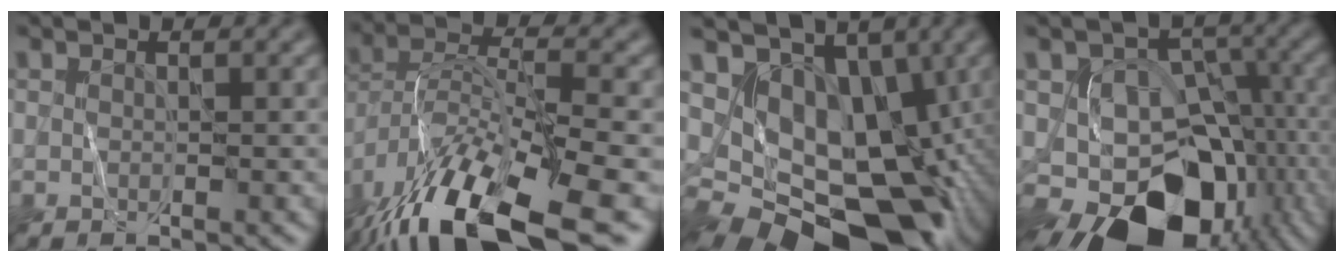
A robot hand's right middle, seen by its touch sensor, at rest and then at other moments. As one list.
[{"total": 13.8, "force": [-8.9, 4.1, 9.7], "torque": [-0.190, -0.003, -0.161]}, {"total": 13.5, "force": [-0.5, 9.9, 9.2], "torque": [-0.121, -0.018, 0.006]}, {"total": 13.6, "force": [-6.7, 9.2, 7.4], "torque": [-0.112, -0.023, -0.094]}]